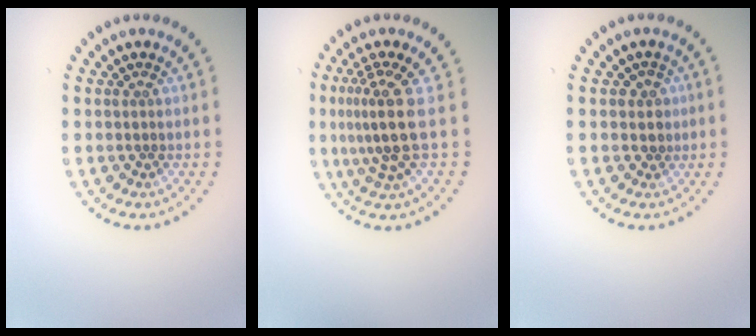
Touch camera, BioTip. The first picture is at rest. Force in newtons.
{"total": 3.9, "press": 2.6, "slide": 2.9}
{"total": 1.1, "press": 0.8, "slide": 0.8}